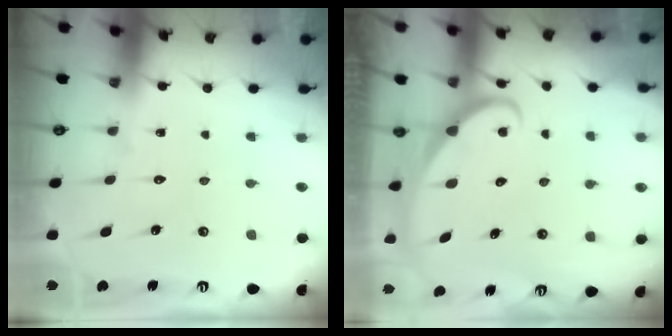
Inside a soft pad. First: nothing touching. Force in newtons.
{"total": 2.4, "press": 2.3, "slide": 0.3}